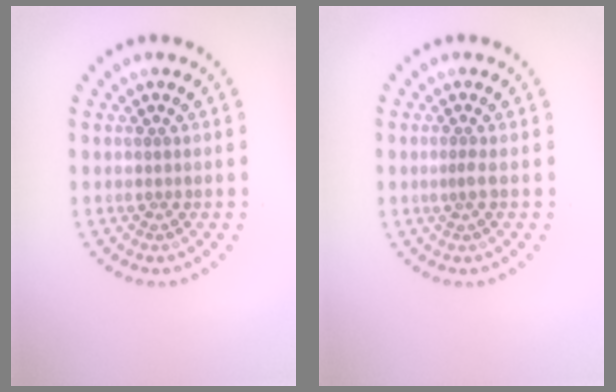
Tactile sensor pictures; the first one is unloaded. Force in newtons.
{"total": 0.5, "press": 0.2, "slide": 0.5}